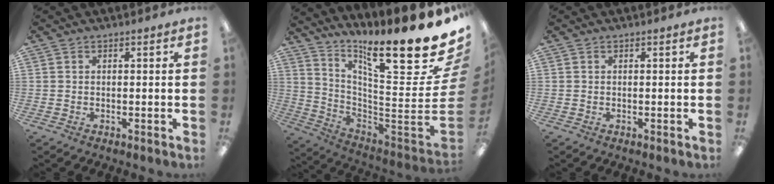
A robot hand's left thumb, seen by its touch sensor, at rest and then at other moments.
{"total": 23.0, "force": [16.0, 4.0, 16.0], "torque": [-0.238, -0.126, 0.252]}
{"total": 0.0}